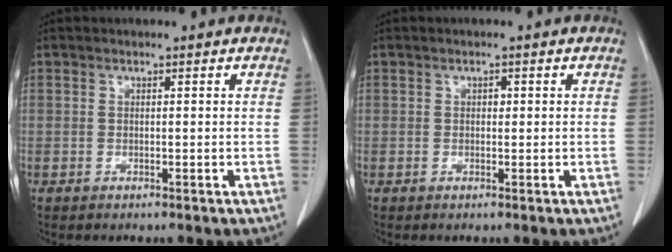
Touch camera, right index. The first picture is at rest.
{"total": 0.7, "force": [0.2, 0.5, 0.5], "torque": [-0.006, 0.002, 0.002]}